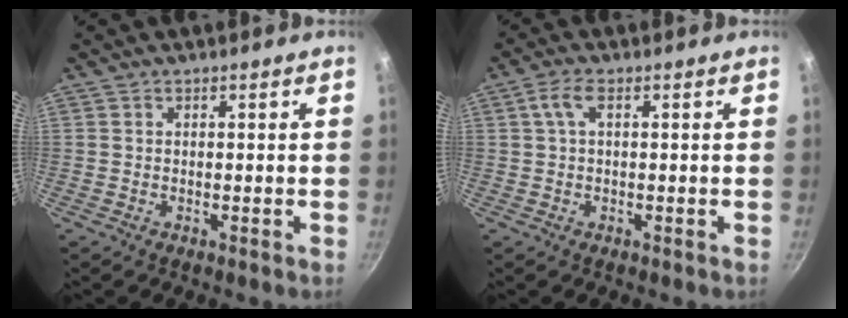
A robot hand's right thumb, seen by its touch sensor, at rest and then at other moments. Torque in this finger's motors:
{"motor_torque": [1.91, 3.10, 1.04, -0.69, 0.40]}